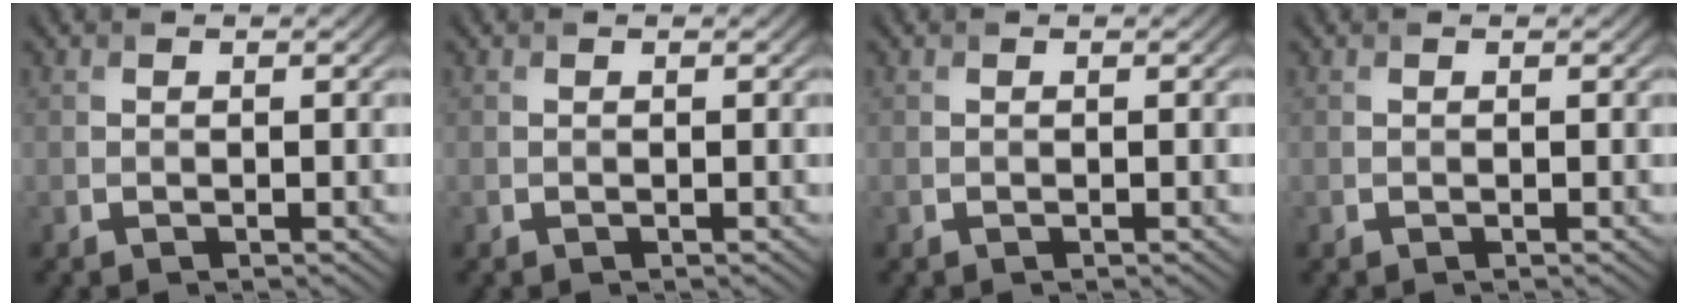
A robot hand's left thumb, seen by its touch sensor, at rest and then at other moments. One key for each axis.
{"total": 0.0}
{"total": 0.0}
{"total": 0.0}